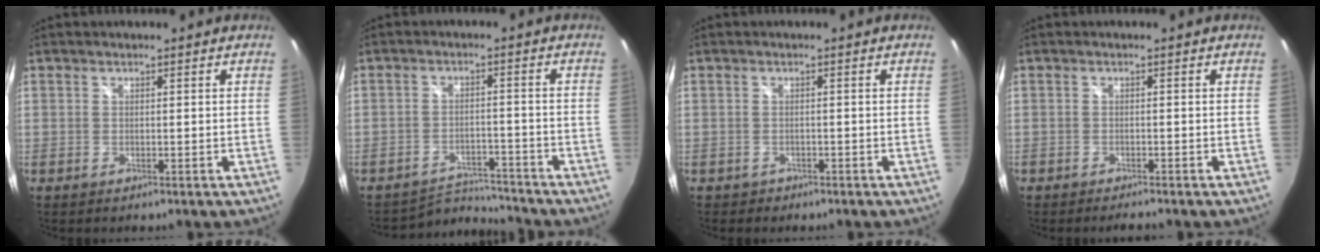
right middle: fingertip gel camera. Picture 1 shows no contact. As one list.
[{"total": 6.4, "force": [-6.3, 0.0, -1.0], "torque": [-0.005, 0.014, -0.104]}, {"total": 1.5, "force": [-0.9, 1.1, 0.2], "torque": [-0.009, 0.001, -0.011]}, {"total": 2.0, "force": [-1.8, 0.2, 0.7], "torque": [-0.017, -0.011, -0.031]}]